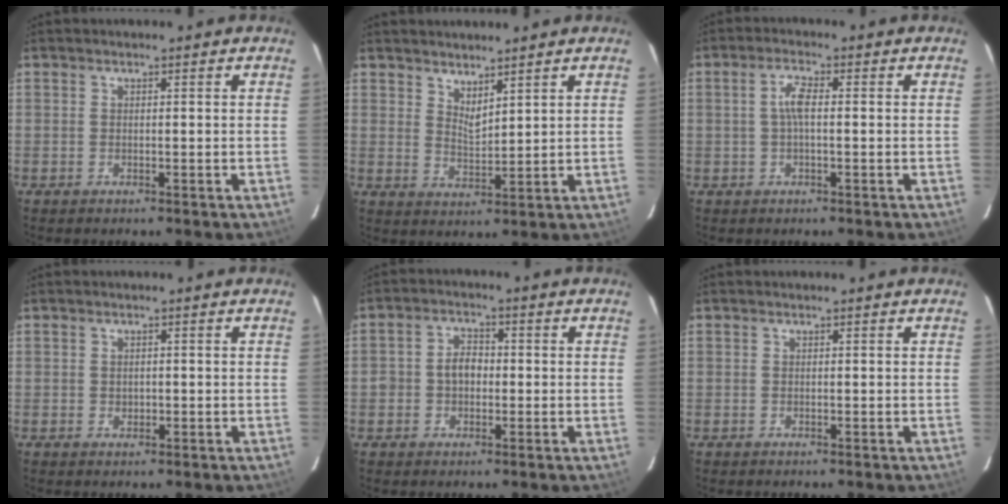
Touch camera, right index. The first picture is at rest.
{"total": 3.9, "force": [3.3, 1.0, 1.7], "torque": [-0.028, -0.008, 0.058]}
{"total": 3.3, "force": [0.1, 1.0, 3.1], "torque": [-0.064, 0.007, 0.002]}
{"total": 1.1, "force": [-0.2, 1.0, 0.4], "torque": [-0.004, 0.002, -0.001]}
{"total": 4.1, "force": [-0.7, 3.4, 2.3], "torque": [-0.043, 0.014, -0.010]}
{"total": 0.0}